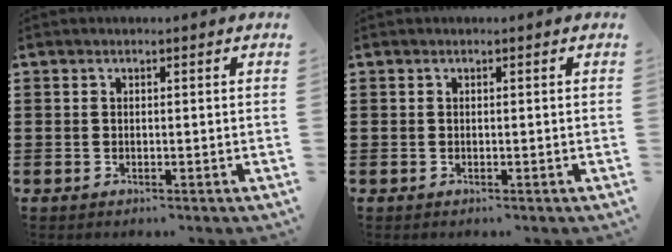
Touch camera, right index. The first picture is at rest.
{"total": 0.0}